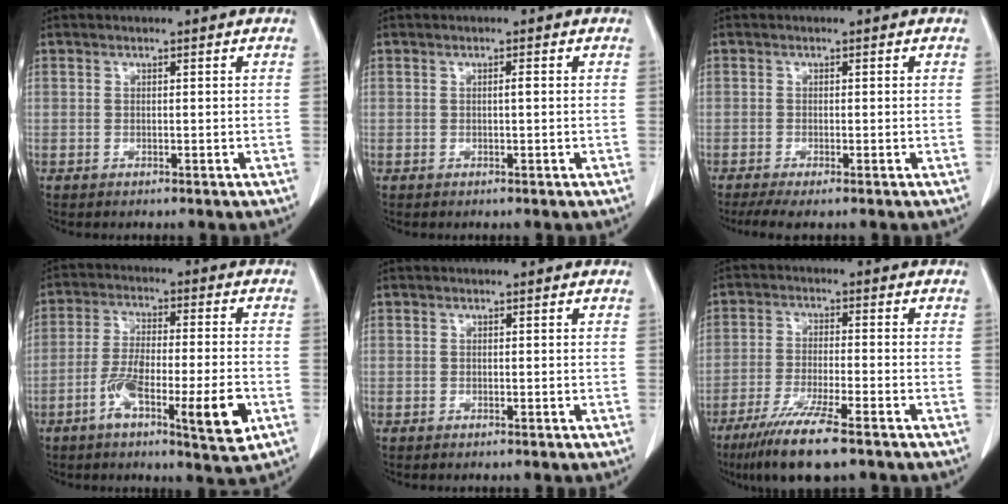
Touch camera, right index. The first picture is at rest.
{"total": 0.7, "force": [0.0, 0.0, 0.7], "torque": [-0.011, 0.001, 0.000]}
{"total": 3.0, "force": [-2.0, 0.3, 2.2], "torque": [-0.040, -0.009, -0.036]}
{"total": 11.9, "force": [-4.7, 1.7, 10.8], "torque": [-0.184, -0.002, -0.077]}
{"total": 0.0}
{"total": 10.1, "force": [-7.0, 0.6, 7.3], "torque": [-0.131, -0.028, -0.117]}